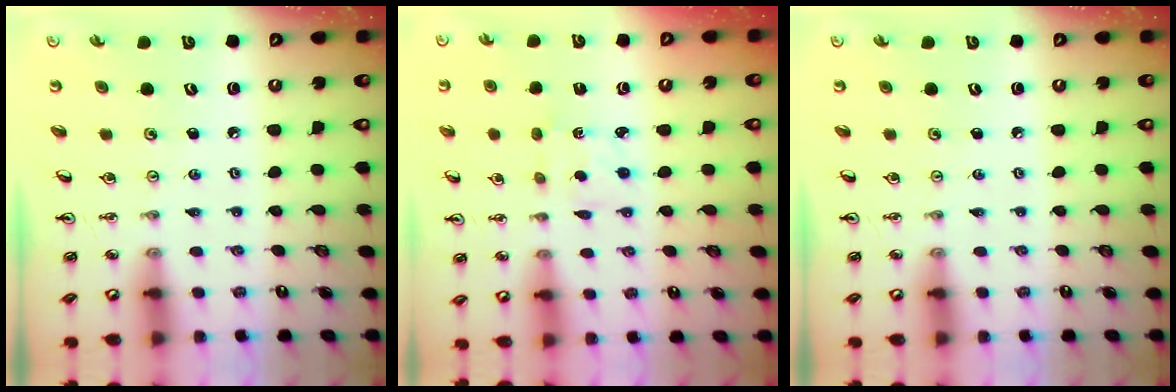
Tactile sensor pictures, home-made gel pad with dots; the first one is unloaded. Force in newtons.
{"total": 2.5, "press": 2.4, "slide": 0.5}
{"total": 0.0}